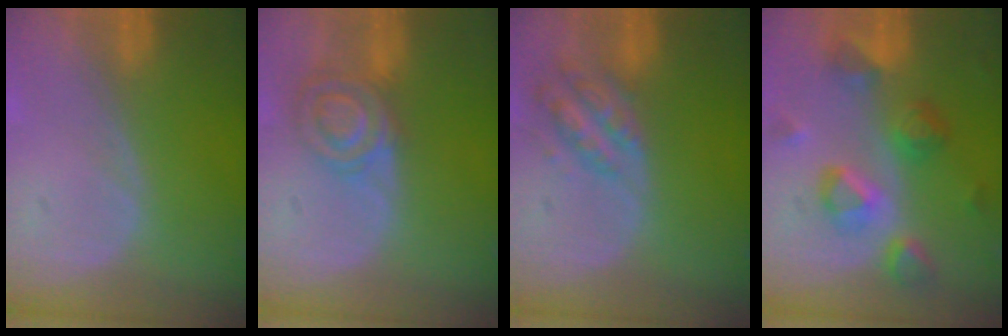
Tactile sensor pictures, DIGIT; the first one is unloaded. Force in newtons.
{"total": 7.3, "press": 6.1, "slide": 4.0}
{"total": 6.0, "press": 5.4, "slide": 2.6}
{"total": 9.3, "press": 8.2, "slide": 4.3}